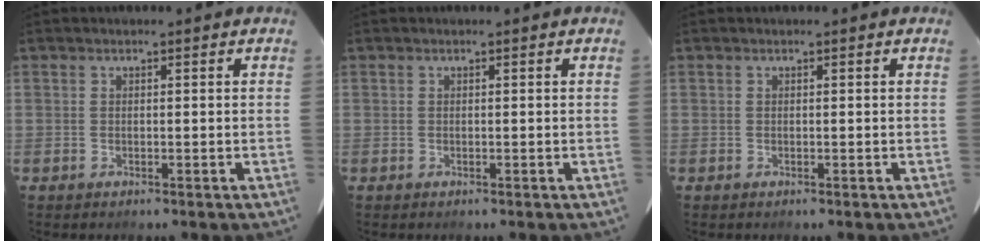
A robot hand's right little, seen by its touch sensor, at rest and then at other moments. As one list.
[{"total": 0.0}, {"total": 0.0}]